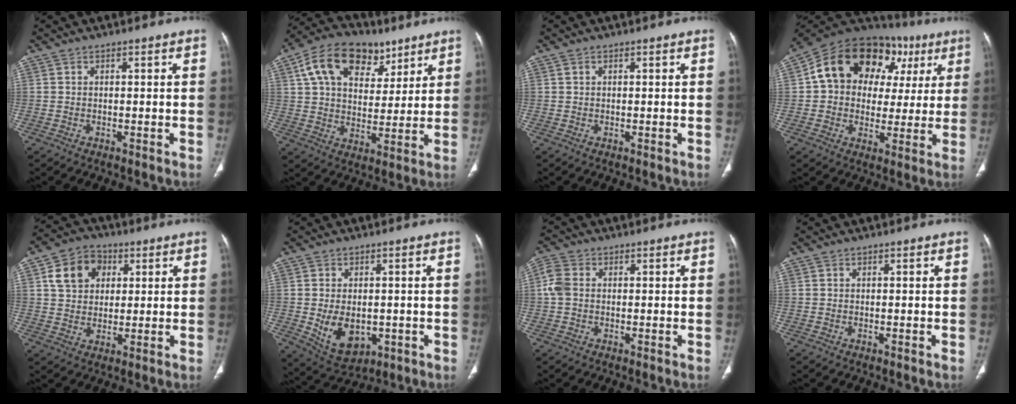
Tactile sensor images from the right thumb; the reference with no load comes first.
{"total": 17.6, "force": [8.8, 11.4, 10.2], "torque": [-0.146, -0.007, 0.147]}
{"total": 0.6, "force": [0.3, 0.4, 0.3], "torque": [-0.007, 0.002, 0.004]}
{"total": 22.4, "force": [7.1, 16.0, 14.0], "torque": [-0.171, 0.041, 0.109]}
{"total": 9.6, "force": [3.2, 7.7, 4.9], "torque": [-0.059, 0.000, 0.051]}
{"total": 8.9, "force": [-1.4, 5.9, 6.4], "torque": [-0.089, -0.006, -0.002]}
{"total": 3.8, "force": [0.2, 2.9, 2.5], "torque": [-0.067, 0.010, -0.002]}
{"total": 0.0}